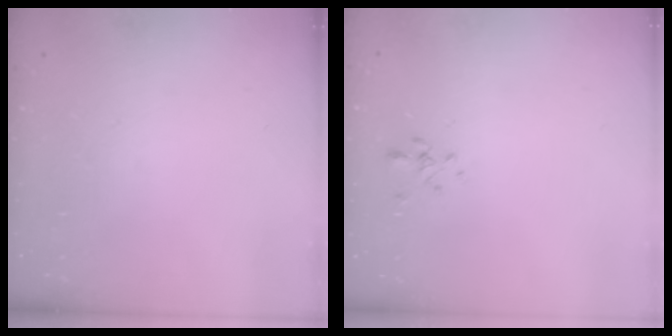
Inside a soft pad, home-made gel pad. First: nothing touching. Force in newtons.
{"total": 0.0}